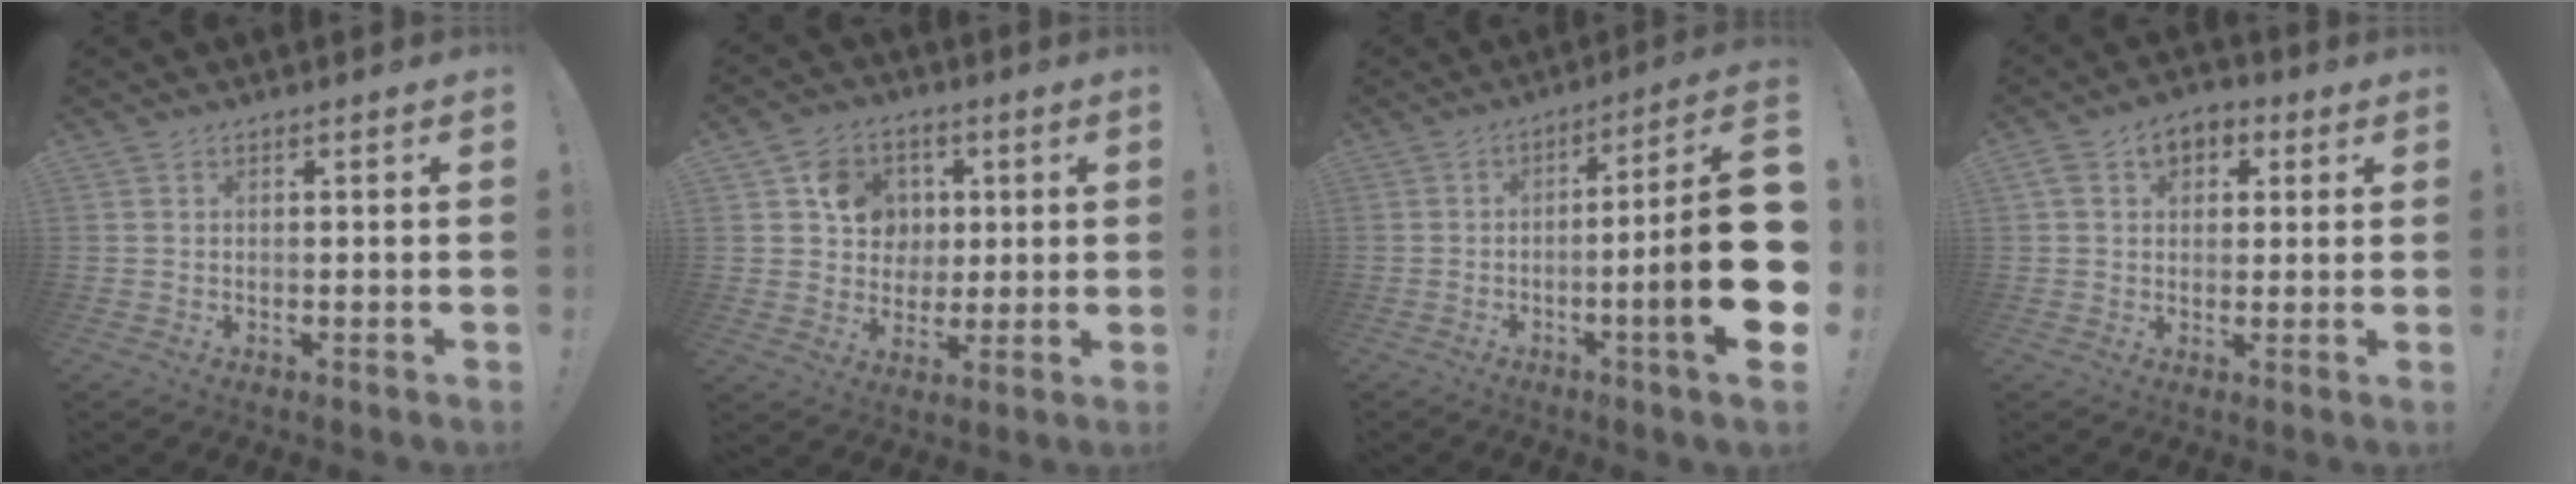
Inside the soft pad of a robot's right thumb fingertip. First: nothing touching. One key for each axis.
{"total": 11.1, "fx": 2.8, "fy": 10.1, "fz": 3.6, "tx": -0.043, "ty": -0.010, "tz": 0.058}
{"total": 20.1, "fx": -3.4, "fy": 1.0, "fz": 19.8, "tx": -0.305, "ty": -0.005, "tz": -0.056}
{"total": 7.5, "fx": 2.6, "fy": 5.5, "fz": 4.4, "tx": -0.066, "ty": 0.001, "tz": 0.049}